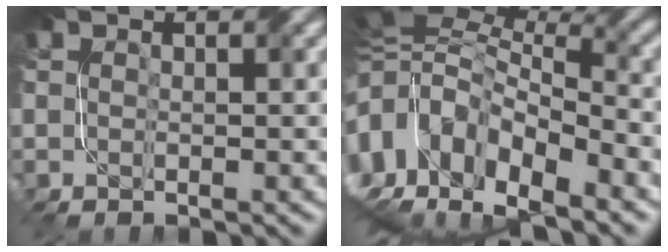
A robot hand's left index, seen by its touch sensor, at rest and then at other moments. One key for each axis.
{"total": 14.1, "fx": -5.1, "fy": 8.9, "fz": 9.7, "tx": -0.205, "ty": 0.010, "tz": -0.062}